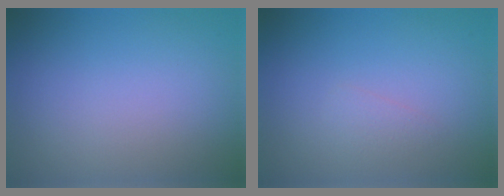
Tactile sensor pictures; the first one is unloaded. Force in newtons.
{"total": 0.9, "press": 0.9, "slide": 0.1}